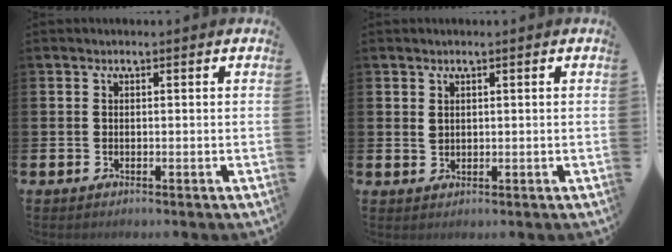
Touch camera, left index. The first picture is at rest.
{"total": 1.2, "force": [0.9, 0.6, 0.4], "torque": [-0.001, -0.001, 0.015]}